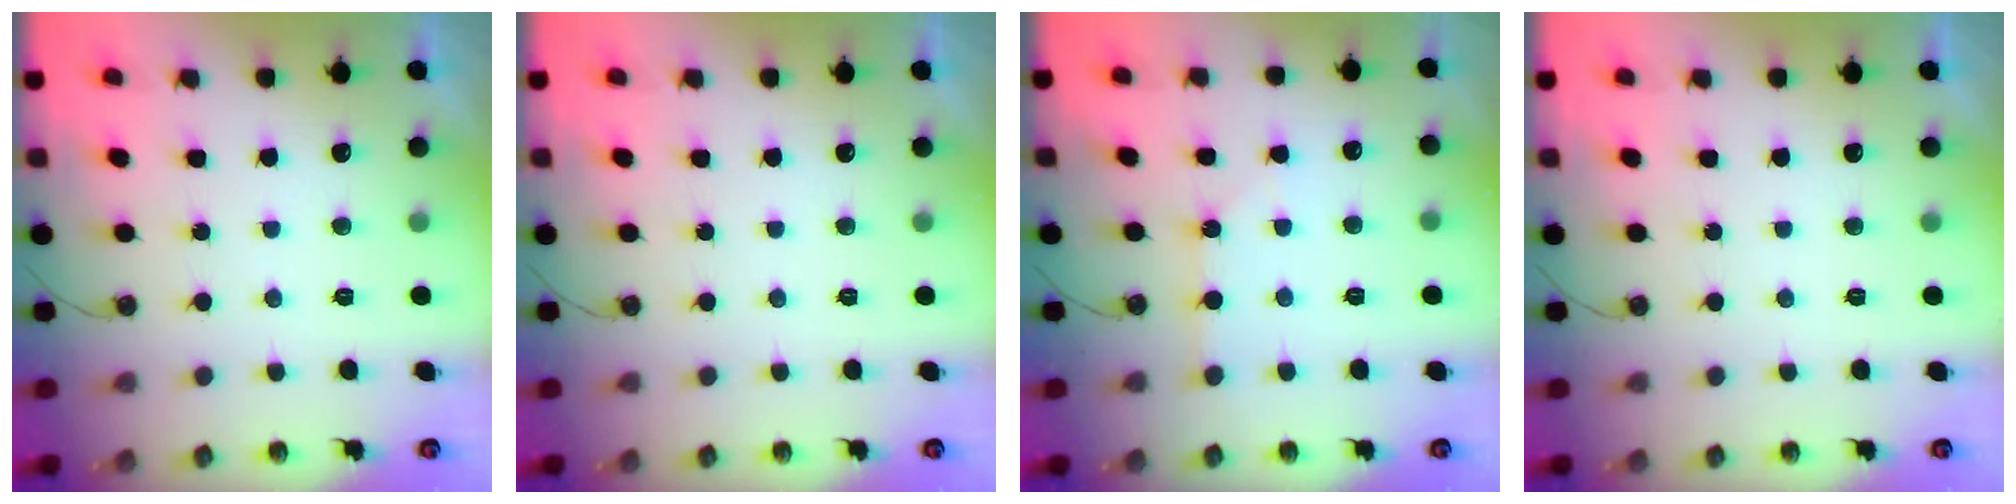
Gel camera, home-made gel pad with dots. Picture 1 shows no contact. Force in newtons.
{"total": 0.0}
{"total": 0.7, "press": 0.7, "slide": 0.1}
{"total": 0.0}